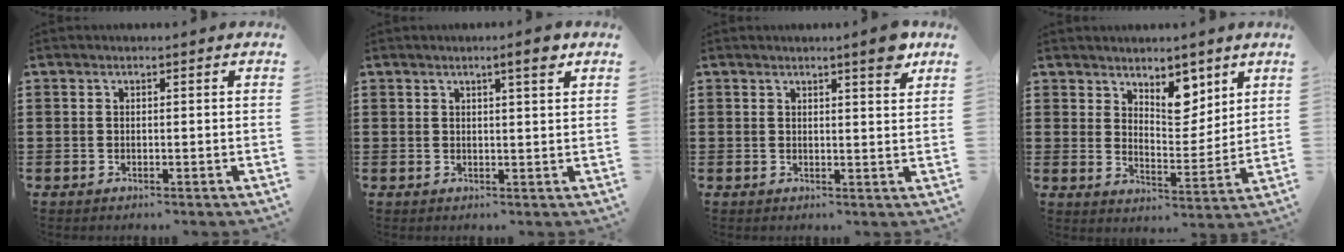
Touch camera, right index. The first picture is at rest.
{"total": 3.2, "force": [2.0, 0.1, 2.5], "torque": [-0.036, -0.005, 0.029]}
{"total": 3.9, "force": [3.0, 0.3, 2.5], "torque": [-0.032, -0.009, 0.047]}
{"total": 6.7, "force": [4.7, 3.5, 3.4], "torque": [-0.050, -0.018, 0.080]}